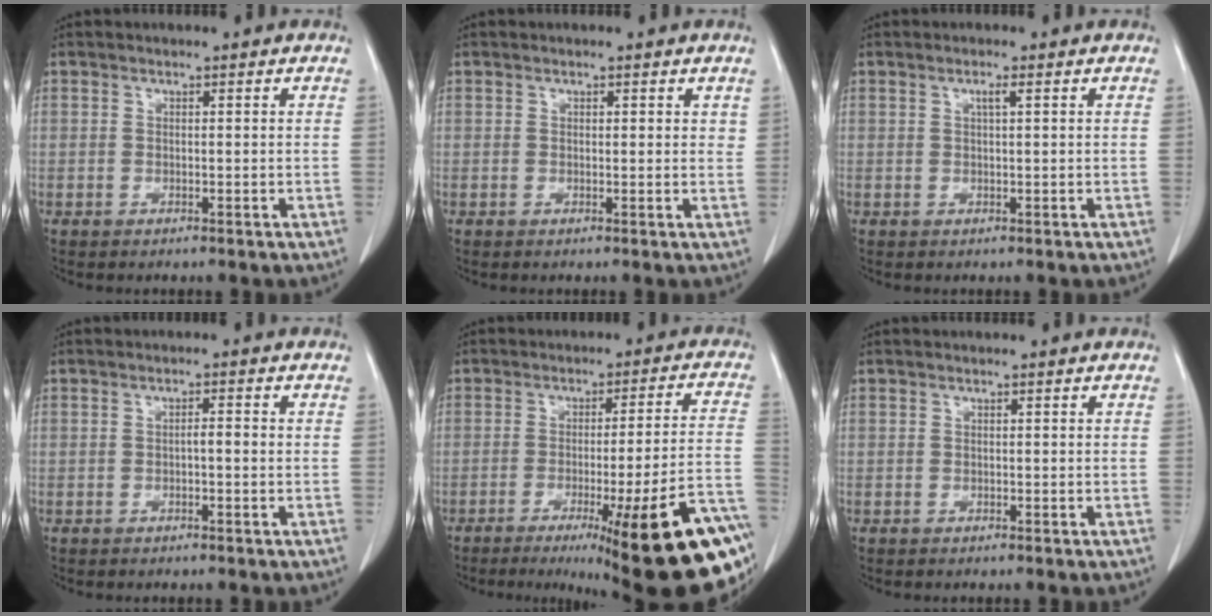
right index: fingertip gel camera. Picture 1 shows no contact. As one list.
[{"total": 1.1, "force": [0.7, 0.6, 0.6], "torque": [0.001, -0.002, 0.004]}, {"total": 1.2, "force": [0.5, 0.0, 1.1], "torque": [-0.019, 0.002, 0.007]}, {"total": 1.5, "force": [-0.3, 0.2, 1.4], "torque": [-0.023, 0.003, -0.004]}, {"total": 25.2, "force": [-13.6, 1.6, 21.2], "torque": [-0.175, -0.005, -0.189]}, {"total": 0.0}]